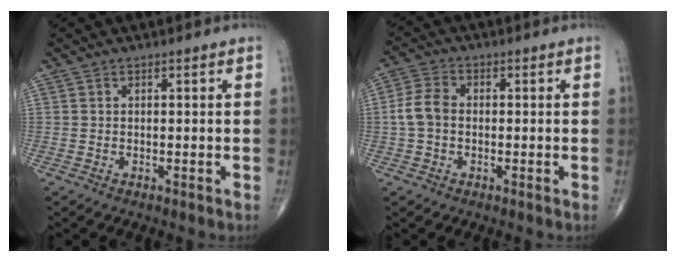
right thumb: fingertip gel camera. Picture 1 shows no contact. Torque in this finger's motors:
{"motor_torque": [-0.28, 0.36, 0.57, 0.03, 0.17]}